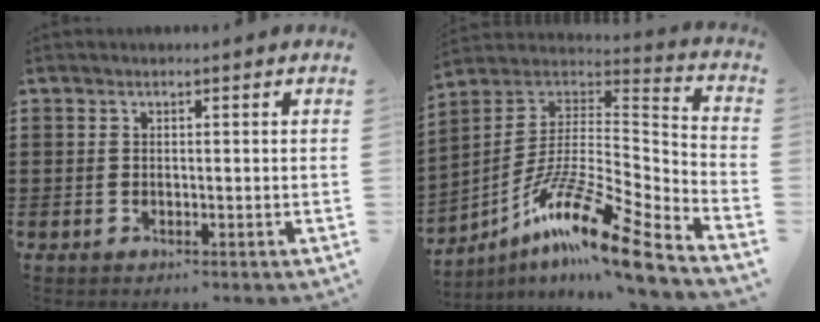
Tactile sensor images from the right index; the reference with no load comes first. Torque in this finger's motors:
{"motor_torque": [-0.86, 1.16, 0.50, 0.09]}